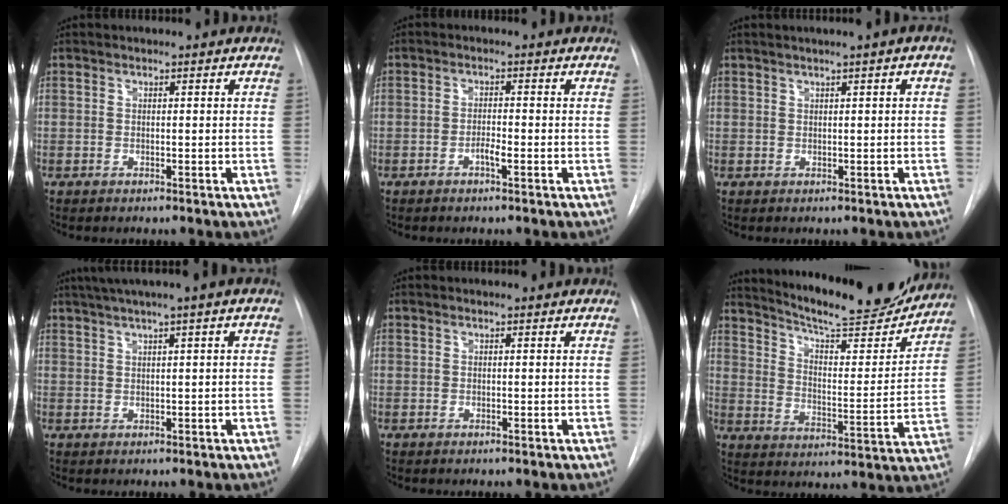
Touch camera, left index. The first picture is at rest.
{"total": 1.7, "force": [-0.8, 0.2, 1.4], "torque": [-0.026, 0.001, -0.016]}
{"total": 2.4, "force": [1.0, -0.2, 2.1], "torque": [-0.038, 0.008, 0.017]}
{"total": 5.6, "force": [3.3, -0.8, 4.5], "torque": [-0.079, 0.023, 0.058]}
{"total": 0.0}
{"total": 19.9, "force": [18.4, 2.0, 7.2], "torque": [-0.114, -0.042, 0.258]}